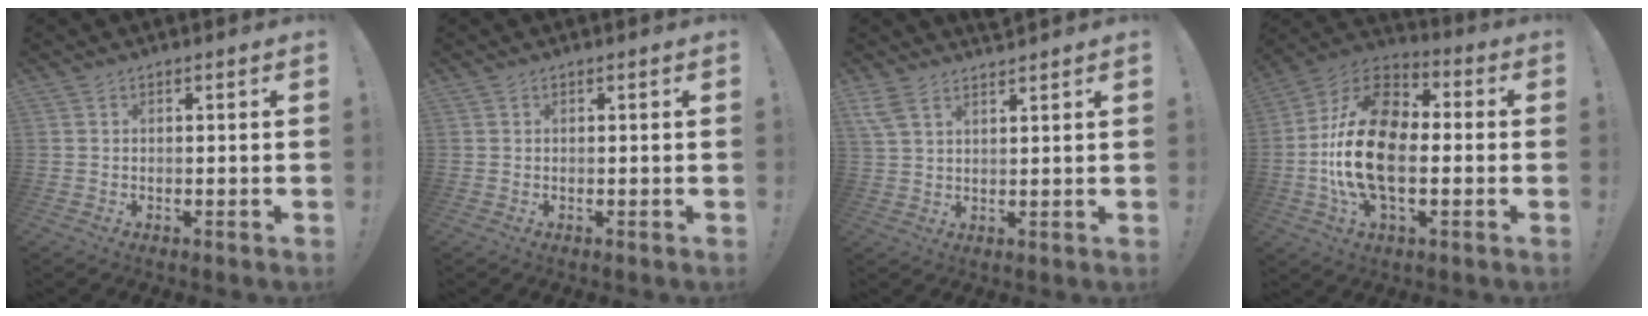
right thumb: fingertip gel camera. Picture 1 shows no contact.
{"total": 0.0}
{"total": 3.6, "force": [3.0, 0.9, 1.8], "torque": [-0.043, -0.007, 0.060]}
{"total": 21.6, "force": [-2.6, 12.7, 17.3], "torque": [-0.314, 0.021, -0.040]}